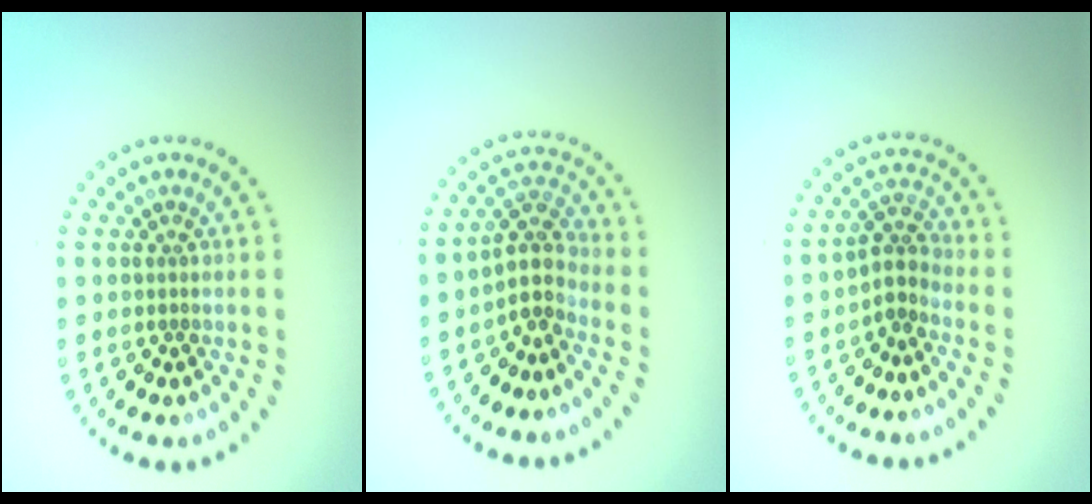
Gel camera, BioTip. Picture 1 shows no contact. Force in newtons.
{"total": 3.2, "press": 2.4, "slide": 2.1}
{"total": 2.2, "press": 1.5, "slide": 1.6}